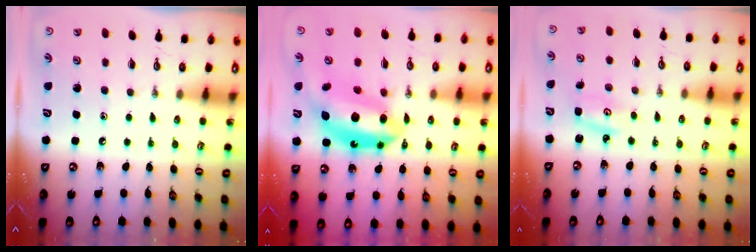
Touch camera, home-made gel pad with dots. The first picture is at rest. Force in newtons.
{"total": 15.3, "press": 15.3, "slide": 1.4}
{"total": 2.6, "press": 2.6, "slide": 0.3}